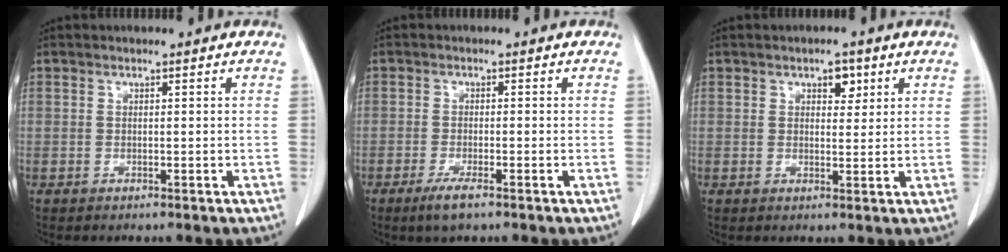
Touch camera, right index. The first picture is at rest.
{"total": 3.2, "force": [-2.1, 0.4, 2.4], "torque": [-0.051, -0.007, -0.038]}
{"total": 2.9, "force": [1.5, 1.6, 1.9], "torque": [-0.024, 0.003, 0.023]}